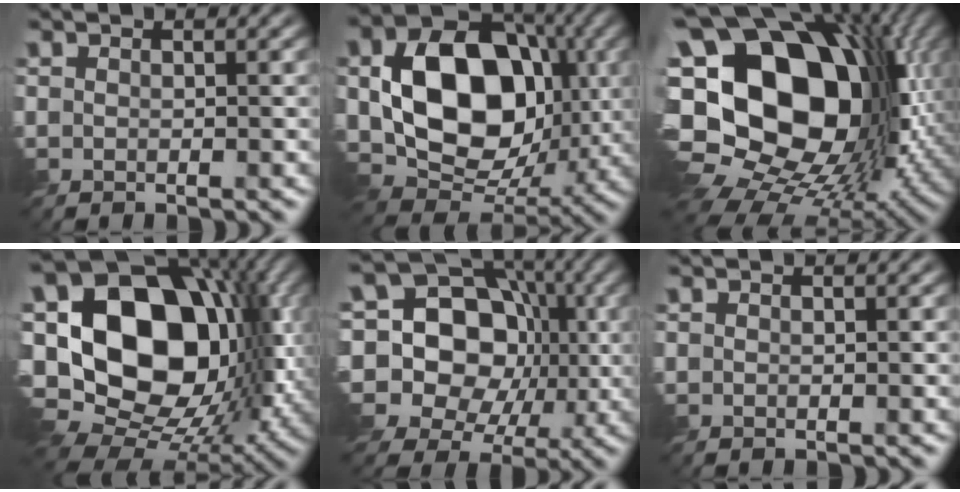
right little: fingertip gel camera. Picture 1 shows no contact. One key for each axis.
{"total": 12.4, "fx": 0.5, "fy": 9.1, "fz": 8.5, "tx": -0.144, "ty": -0.007, "tz": 0.011}
{"total": 21.8, "fx": -0.4, "fy": 15.9, "fz": 14.9, "tx": -0.287, "ty": 0.006, "tz": -0.021}
{"total": 19.3, "fx": 0.3, "fy": 13.7, "fz": 13.6, "tx": -0.245, "ty": 0.002, "tz": 0.023}
{"total": 17.3, "fx": 1.0, "fy": 14.8, "fz": 8.9, "tx": -0.199, "ty": 0.063, "tz": -0.018}
{"total": 0.0}